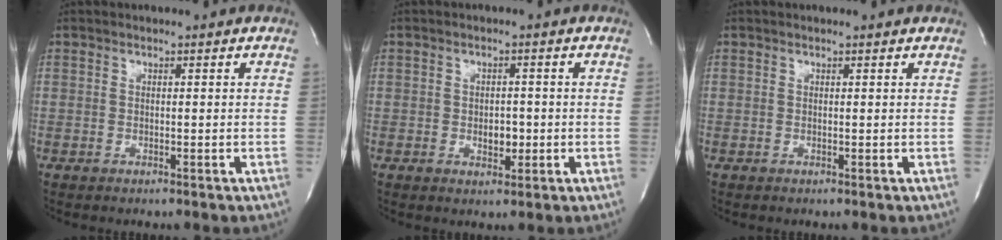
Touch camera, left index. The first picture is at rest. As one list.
[{"total": 2.6, "force": [-0.7, 1.6, 1.9], "torque": [-0.027, -0.003, -0.007]}, {"total": 1.2, "force": [1.1, 0.0, 0.3], "torque": [-0.013, 0.003, 0.009]}]